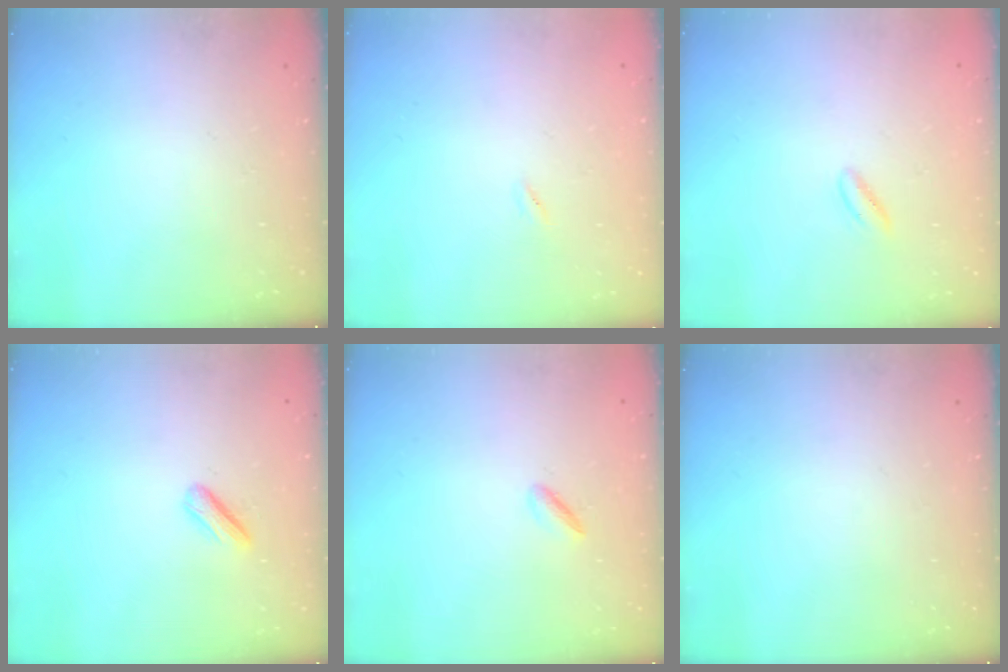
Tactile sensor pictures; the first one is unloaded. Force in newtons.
{"total": 0.5, "press": 0.3, "slide": 0.4}
{"total": 2.6, "press": 2.4, "slide": 1.1}
{"total": 3.5, "press": 3.4, "slide": 0.5}
{"total": 2.0, "press": 2.0, "slide": 0.4}
{"total": 0.0}